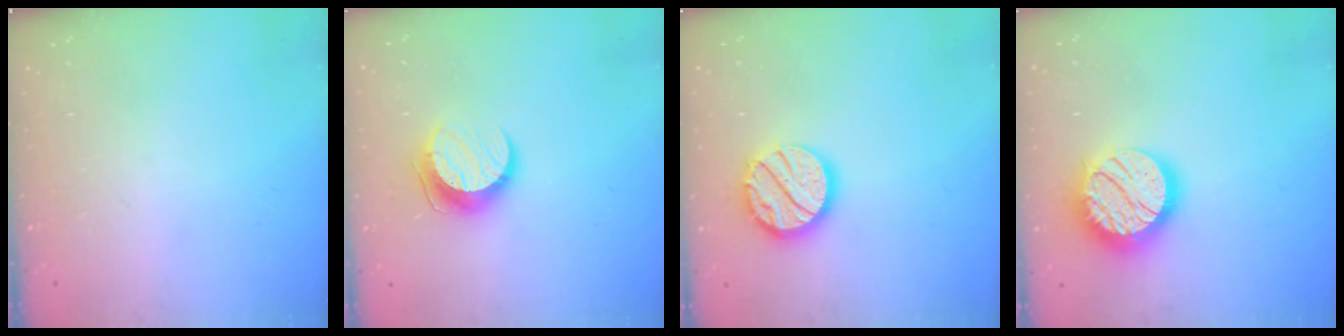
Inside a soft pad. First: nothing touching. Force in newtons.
{"total": 9.7, "press": 9.7, "slide": 0.8}
{"total": 14.8, "press": 14.7, "slide": 1.3}
{"total": 17.2, "press": 17.2, "slide": 1.0}